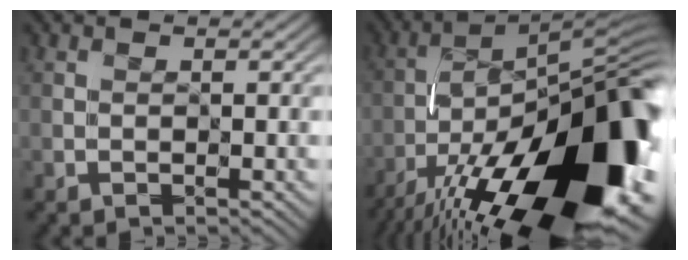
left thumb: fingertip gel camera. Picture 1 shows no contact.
{"total": 21.9, "force": [-12.3, 7.4, 16.5], "torque": [-0.273, -0.018, -0.197]}